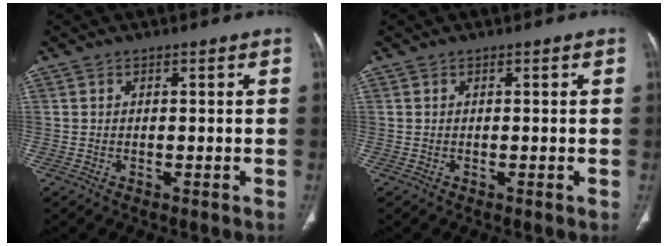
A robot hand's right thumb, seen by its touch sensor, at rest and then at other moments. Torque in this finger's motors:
{"motor_torque": [-0.26, 0.45, -0.04, 0.37, 0.02]}